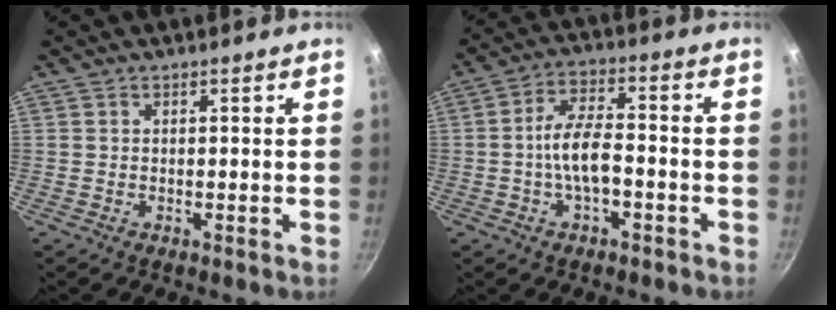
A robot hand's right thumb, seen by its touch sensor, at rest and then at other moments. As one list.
[{"total": 7.9, "force": [-2.2, 3.6, 6.7], "torque": [-0.114, 0.033, -0.045]}]